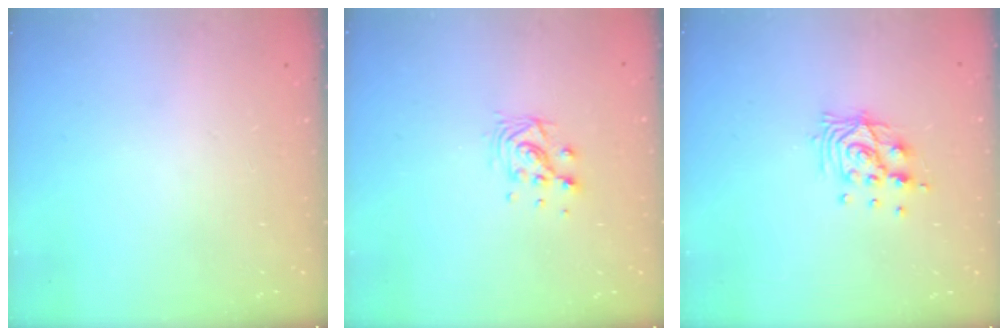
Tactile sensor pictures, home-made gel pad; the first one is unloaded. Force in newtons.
{"total": 7.0, "press": 7.0, "slide": 0.2}
{"total": 10.3, "press": 10.3, "slide": 0.9}